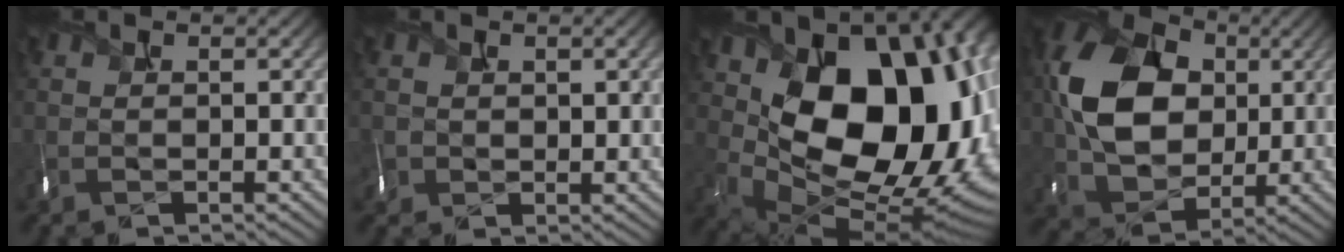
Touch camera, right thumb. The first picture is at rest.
{"total": 2.6, "force": [0.6, 2.1, 1.4], "torque": [-0.046, -0.006, 0.016]}
{"total": 18.5, "force": [2.6, 11.7, 14.1], "torque": [-0.208, -0.022, 0.064]}
{"total": 12.5, "force": [1.6, 9.7, 7.8], "torque": [-0.173, 0.004, 0.028]}